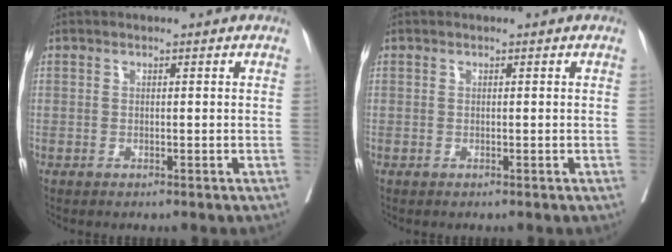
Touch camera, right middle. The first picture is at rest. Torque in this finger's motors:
{"motor_torque": [0.00, 0.00, 0.00, -0.01]}